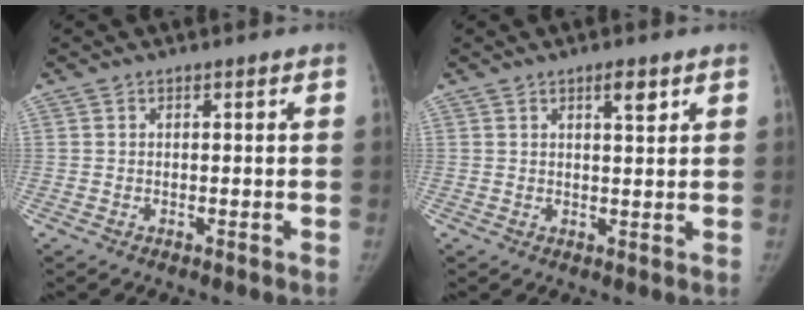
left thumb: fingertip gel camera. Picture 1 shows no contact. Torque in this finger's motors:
{"motor_torque": [0.22, -0.35, 0.48, -0.36, 0.14]}